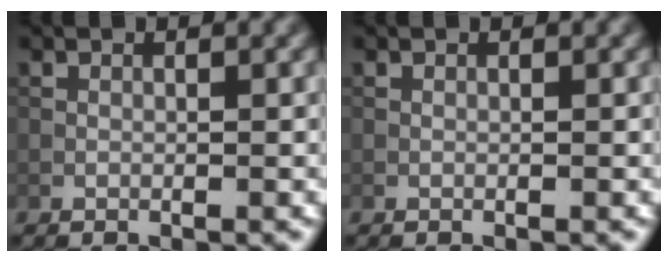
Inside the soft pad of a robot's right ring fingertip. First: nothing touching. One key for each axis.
{"total": 0.0}